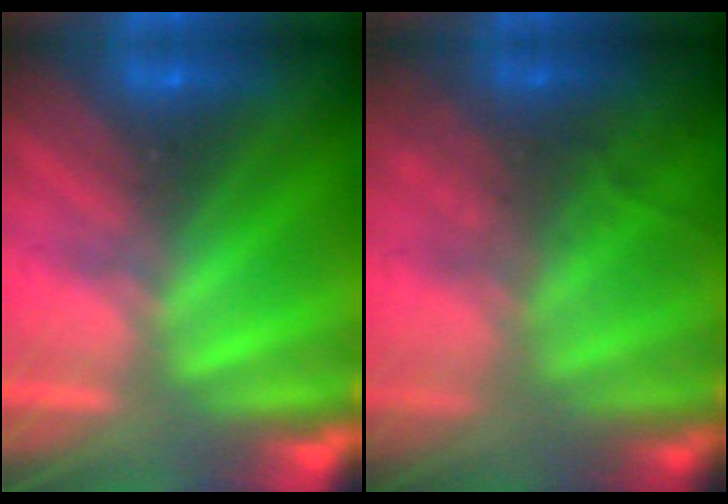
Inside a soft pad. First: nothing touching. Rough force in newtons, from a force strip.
{"total": 10.3}